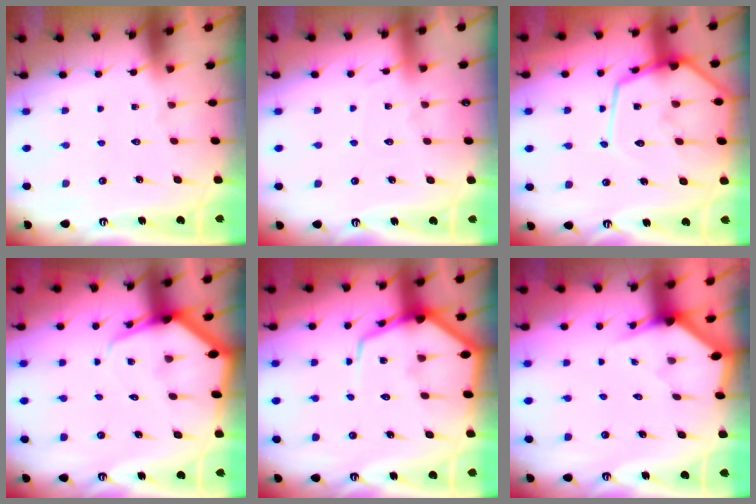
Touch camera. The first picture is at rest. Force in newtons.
{"total": 3.6, "press": 3.5, "slide": 0.5}
{"total": 16.9, "press": 16.8, "slide": 1.7}
{"total": 6.1, "press": 6.0, "slide": 0.5}
{"total": 11.7, "press": 11.6, "slide": 1.0}
{"total": 2.3, "press": 2.3, "slide": 0.1}